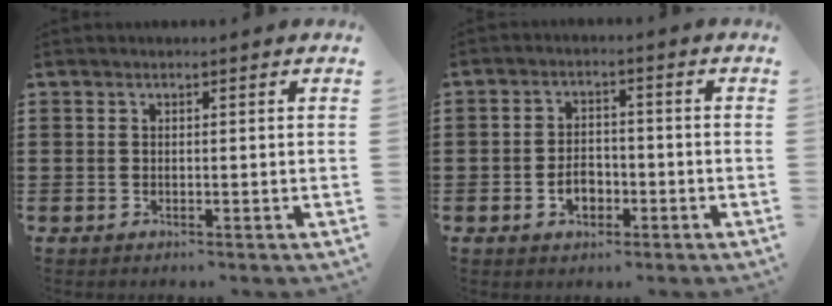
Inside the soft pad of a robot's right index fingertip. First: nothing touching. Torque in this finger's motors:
{"motor_torque": [1.06, 1.08, 0.11, 0.05]}